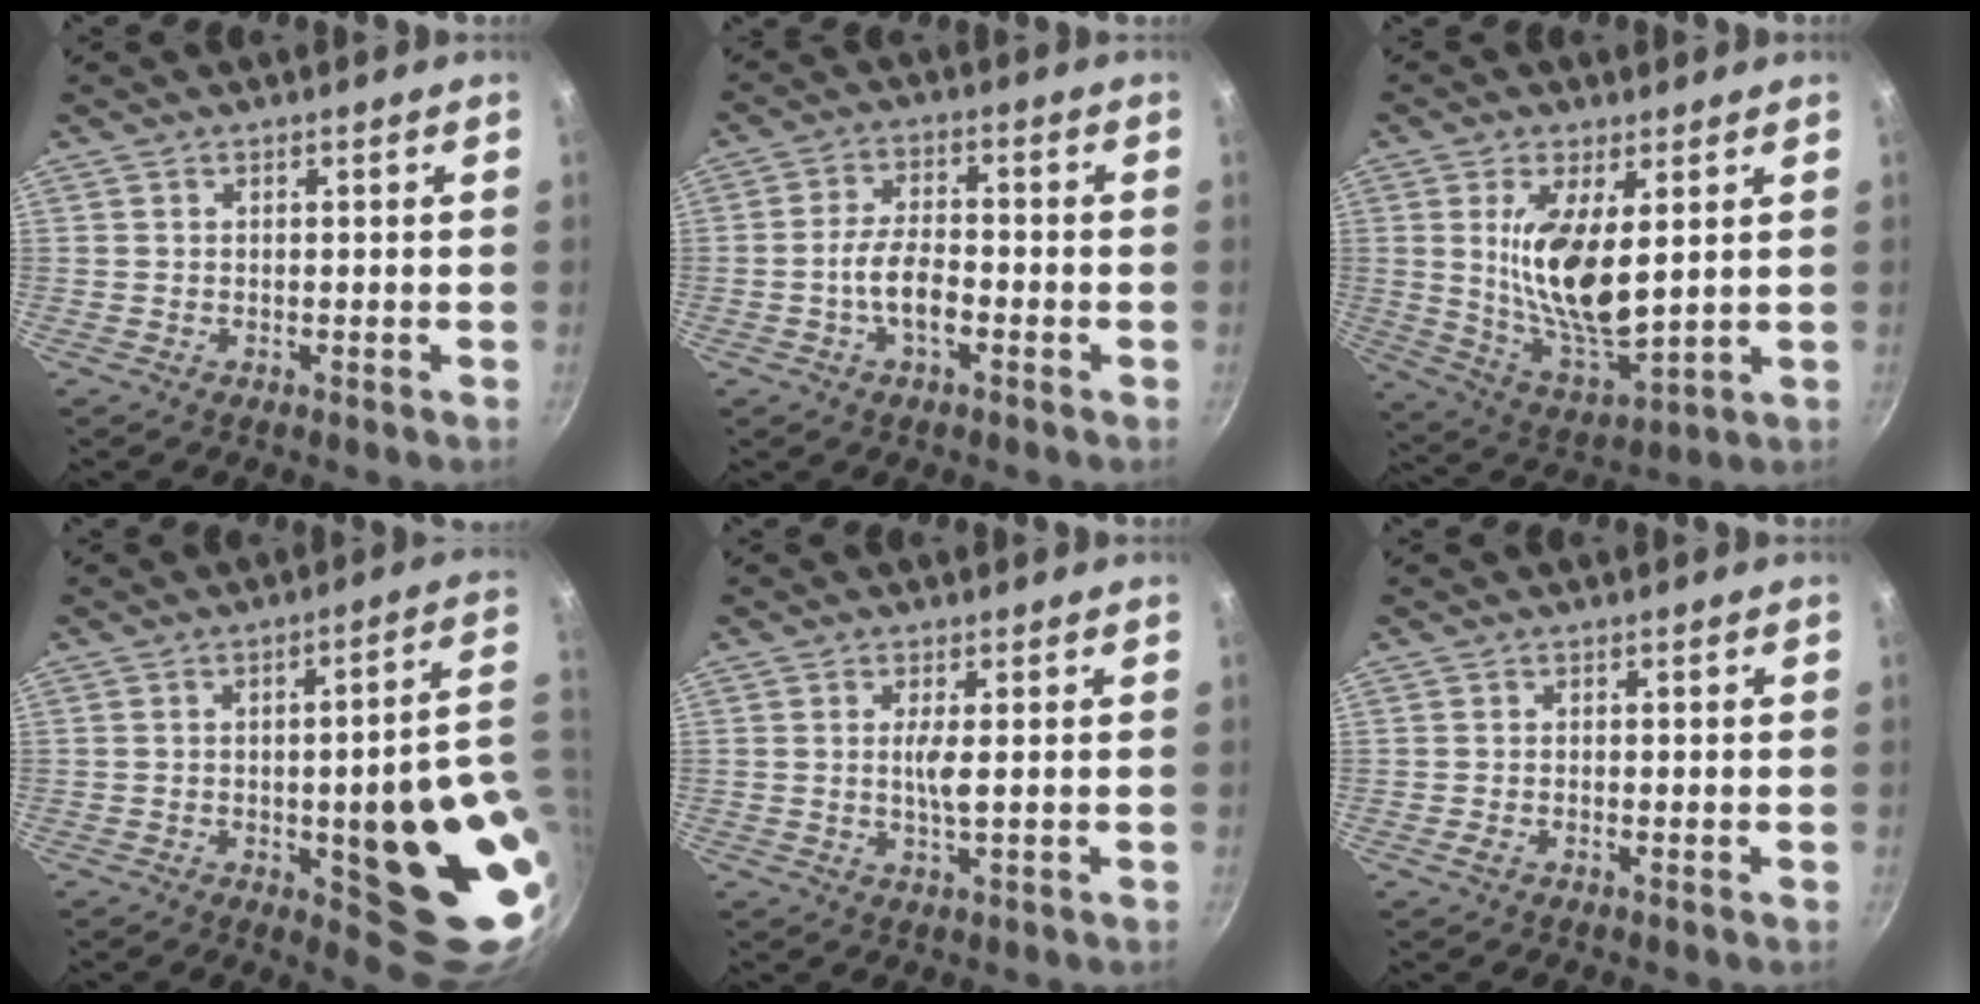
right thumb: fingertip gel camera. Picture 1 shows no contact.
{"total": 7.8, "force": [-2.6, 3.4, 6.5], "torque": [-0.121, 0.025, -0.057]}
{"total": 14.4, "force": [3.2, 5.8, 12.8], "torque": [-0.233, -0.037, 0.070]}
{"total": 22.0, "force": [-2.5, 6.7, 20.8], "torque": [-0.201, -0.001, -0.025]}
{"total": 2.8, "force": [0.4, 0.3, 2.8], "torque": [-0.059, -0.006, 0.009]}
{"total": 0.5, "force": [-0.4, 0.1, 0.4], "torque": [-0.010, 0.001, -0.009]}